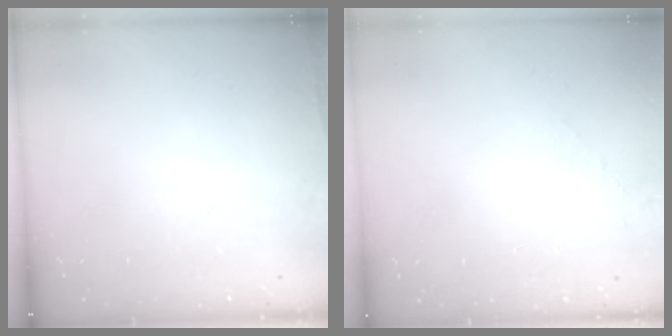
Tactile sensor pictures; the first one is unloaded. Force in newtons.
{"total": 0.6, "press": 0.5, "slide": 0.3}